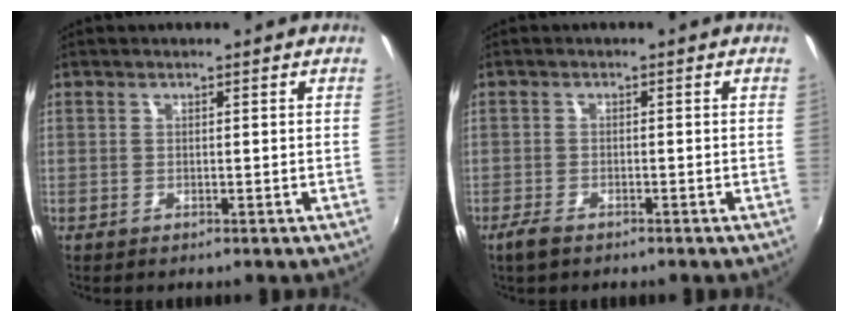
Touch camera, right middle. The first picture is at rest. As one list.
[{"total": 2.8, "force": [-2.1, 0.9, 1.5], "torque": [-0.040, -0.006, -0.043]}]